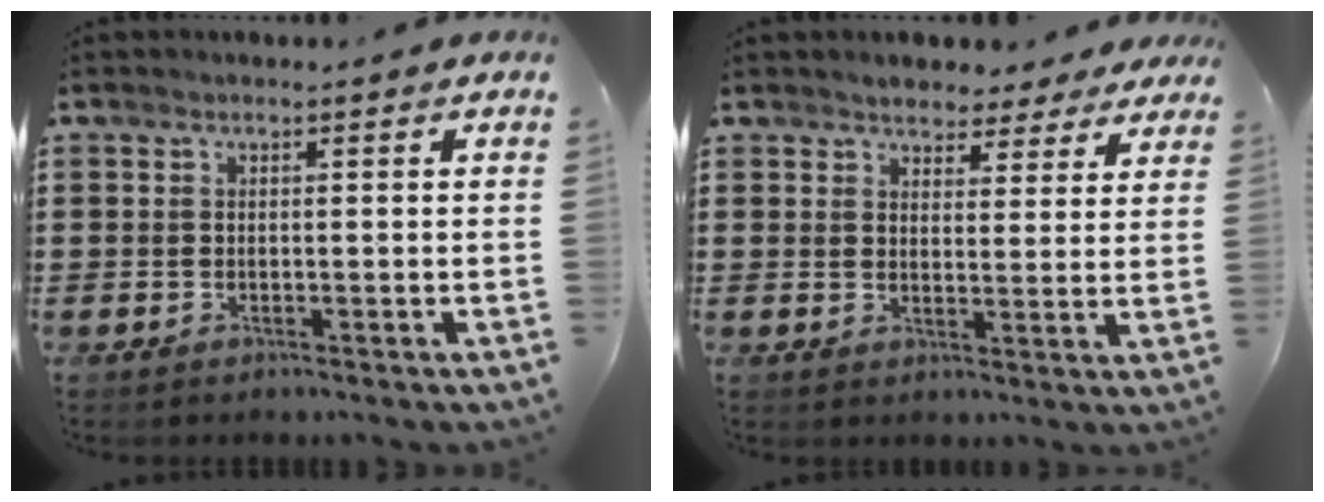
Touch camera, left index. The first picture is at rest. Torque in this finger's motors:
{"motor_torque": [2.14, 0.00, 0.59, 0.00]}